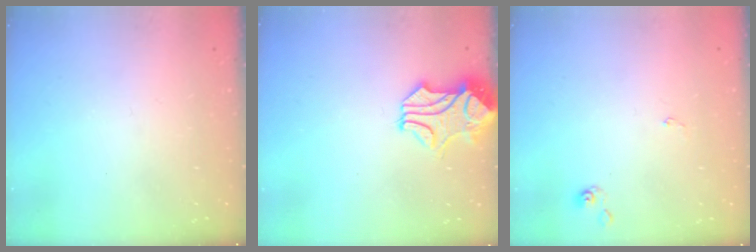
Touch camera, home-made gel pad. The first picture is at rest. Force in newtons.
{"total": 0.8, "press": 0.3, "slide": 0.7}
{"total": 0.0}